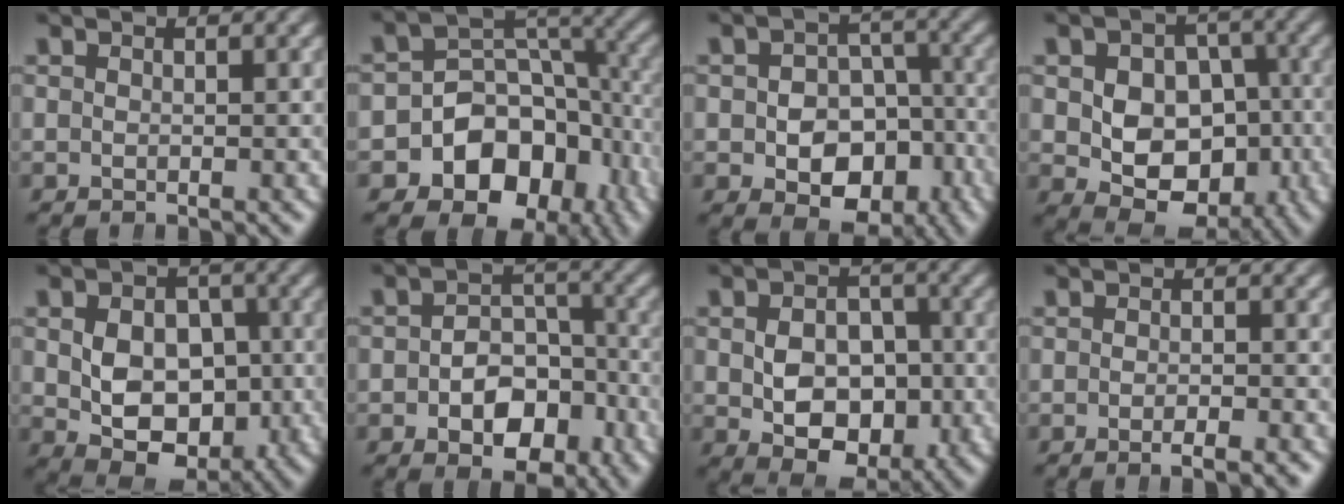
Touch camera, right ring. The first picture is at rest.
{"total": 14.2, "force": [-4.4, 11.3, 7.4], "torque": [-0.139, -0.049, -0.057]}
{"total": 7.5, "force": [-3.1, 5.5, 4.0], "torque": [-0.052, -0.035, -0.037]}
{"total": 10.0, "force": [-2.9, 7.8, 5.6], "torque": [-0.098, -0.053, -0.031]}
{"total": 9.0, "force": [-2.3, 6.5, 5.8], "torque": [-0.109, -0.048, -0.018]}
{"total": 6.0, "force": [-2.6, 4.1, 3.6], "torque": [-0.050, -0.023, -0.035]}
{"total": 7.8, "force": [-2.1, 5.4, 5.2], "torque": [-0.086, -0.044, -0.016]}
{"total": 1.9, "force": [-1.5, 0.2, 1.1], "torque": [-0.014, 0.001, -0.030]}